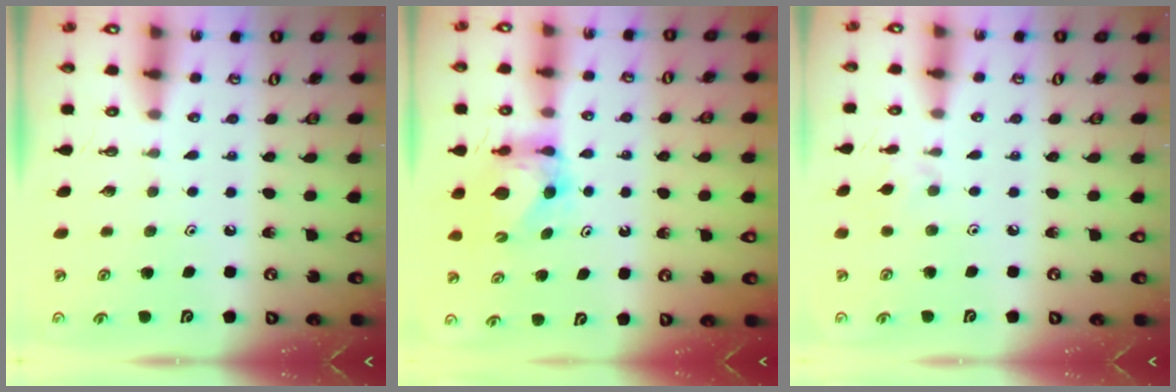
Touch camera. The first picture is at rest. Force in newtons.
{"total": 6.7, "press": 6.7, "slide": 0.4}
{"total": 1.9, "press": 1.8, "slide": 0.6}